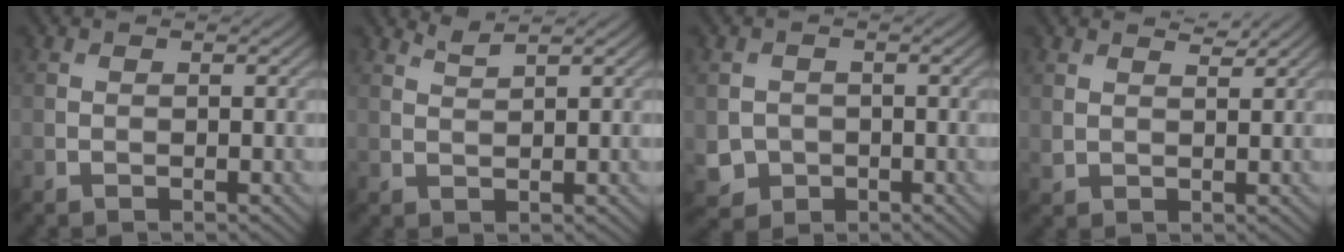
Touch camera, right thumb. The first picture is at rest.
{"total": 1.5, "force": [1.3, 0.0, 0.6], "torque": [-0.019, 0.004, 0.030]}
{"total": 3.1, "force": [-0.8, 2.8, 1.0], "torque": [-0.025, -0.012, -0.015]}
{"total": 2.1, "force": [1.8, 0.8, 0.7], "torque": [-0.022, 0.000, 0.041]}